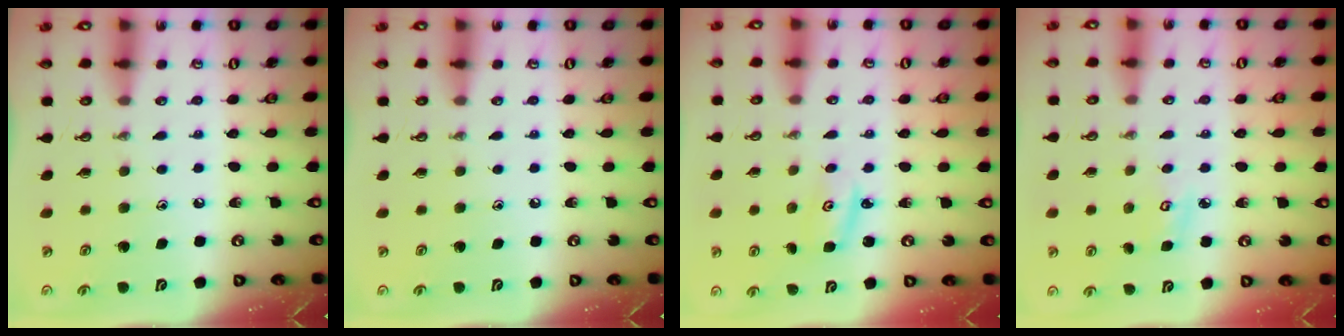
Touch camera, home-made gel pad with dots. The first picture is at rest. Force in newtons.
{"total": 0.0}
{"total": 2.6, "press": 2.6, "slide": 0.2}
{"total": 4.2, "press": 4.2, "slide": 0.3}